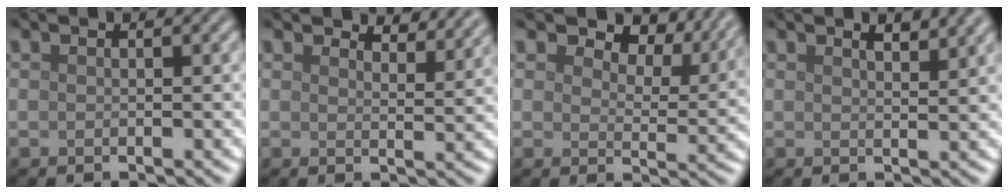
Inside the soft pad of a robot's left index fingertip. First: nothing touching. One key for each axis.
{"total": 3.8, "fx": 3.6, "fy": 0.6, "fz": 0.9, "tx": -0.023, "ty": -0.003, "tz": 0.046}
{"total": 7.6, "fx": 5.3, "fy": 3.8, "fz": 3.8, "tx": -0.060, "ty": -0.004, "tz": 0.075}
{"total": 2.5, "fx": 1.9, "fy": 0.7, "fz": 1.6, "tx": -0.016, "ty": 0.002, "tz": 0.026}